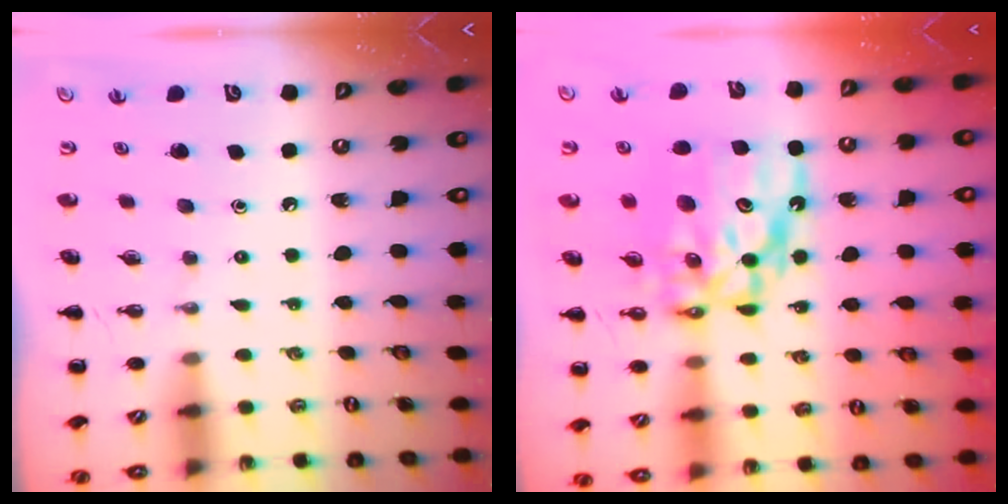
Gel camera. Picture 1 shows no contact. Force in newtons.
{"total": 13.2, "press": 12.7, "slide": 3.6}